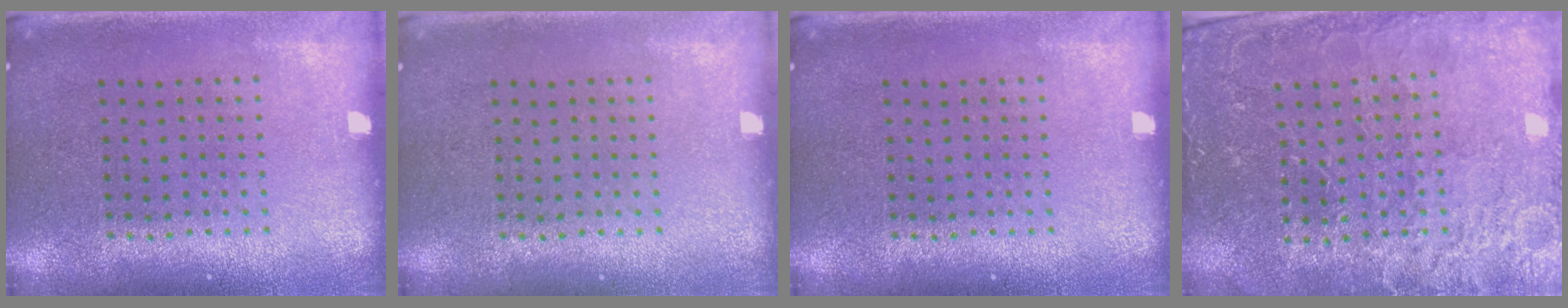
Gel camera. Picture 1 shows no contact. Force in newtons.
{"total": 0.0}
{"total": 0.0}
{"total": 3.4, "press": 3.3, "slide": 0.7}